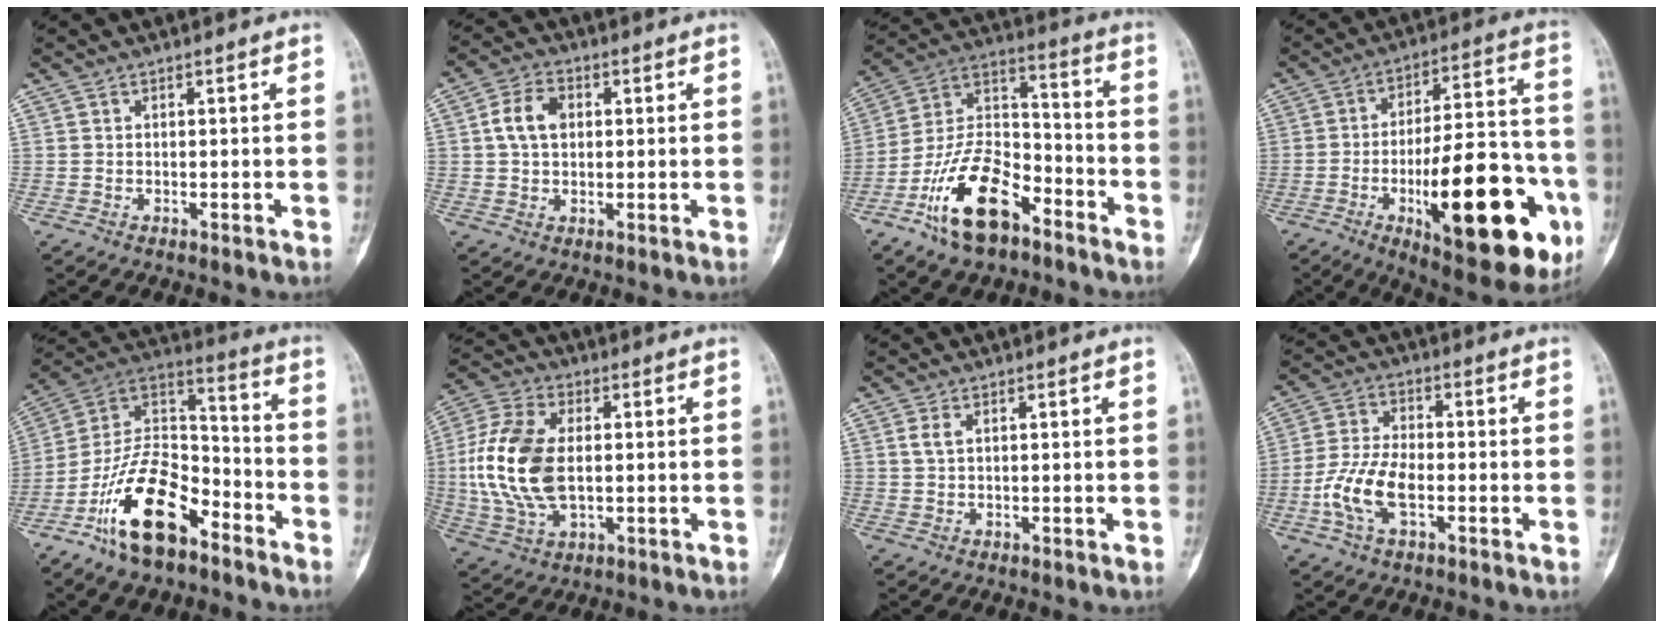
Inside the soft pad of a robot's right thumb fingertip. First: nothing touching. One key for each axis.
{"total": 6.9, "fx": 1.2, "fy": 4.8, "fz": 4.9, "tx": -0.086, "ty": 0.012, "tz": 0.018}
{"total": 17.7, "fx": -10.1, "fy": 8.9, "fz": 11.5, "tx": -0.198, "ty": 0.078, "tz": -0.188}
{"total": 29.2, "fx": -9.7, "fy": 10.4, "fz": 25.5, "tx": -0.333, "ty": 0.027, "tz": -0.129}
{"total": 18.9, "fx": -10.9, "fy": 9.3, "fz": 12.4, "tx": -0.210, "ty": 0.087, "tz": -0.203}
{"total": 16.0, "fx": 0.3, "fy": 9.2, "fz": 13.0, "tx": -0.280, "ty": 0.005, "tz": 0.009}
{"total": 2.0, "fx": 0.7, "fy": 1.0, "fz": 1.5, "tx": -0.036, "ty": 0.007, "tz": 0.017}
{"total": 9.4, "fx": -2.8, "fy": 4.5, "fz": 7.8, "tx": -0.170, "ty": 0.018, "tz": -0.058}